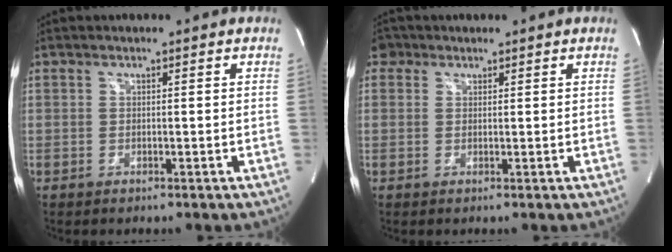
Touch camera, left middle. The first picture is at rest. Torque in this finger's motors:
{"motor_torque": [-0.07, 0.12, -0.10, -0.01]}